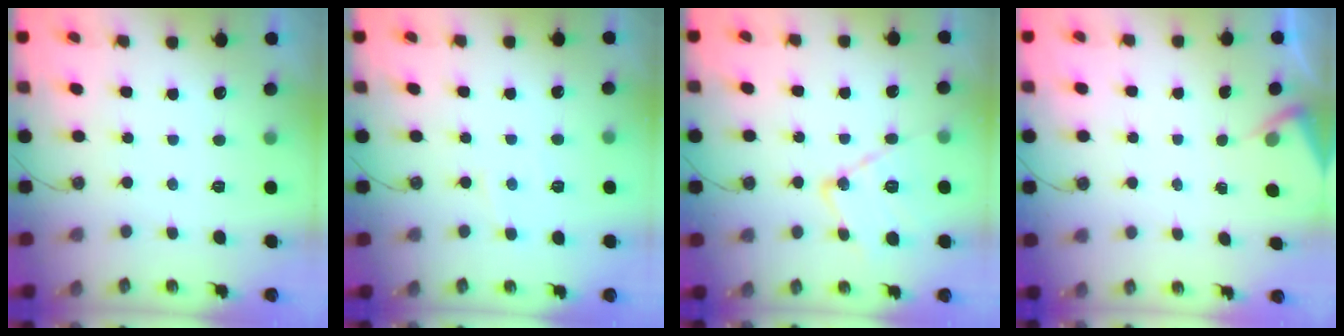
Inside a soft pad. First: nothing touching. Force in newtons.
{"total": 4.4, "press": 4.4, "slide": 0.4}
{"total": 14.0, "press": 14.0, "slide": 1.1}
{"total": 3.0, "press": 3.0, "slide": 0.5}